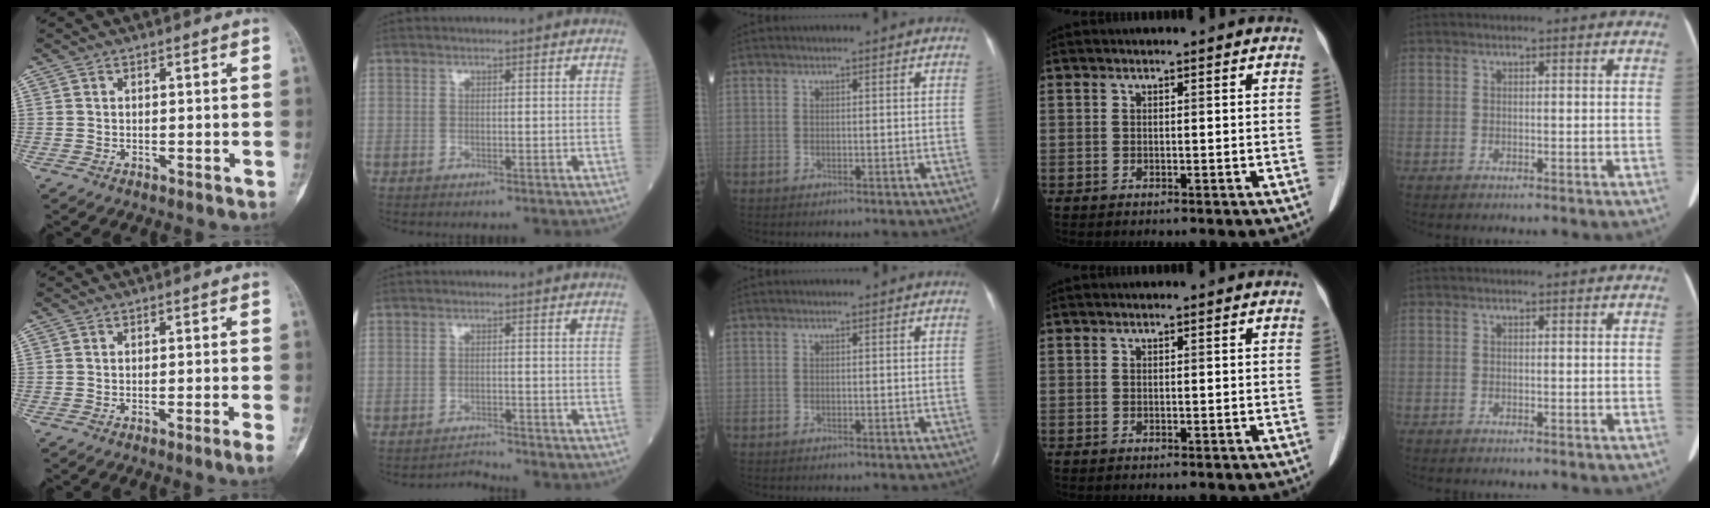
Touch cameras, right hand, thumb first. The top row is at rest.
{"thumb": {"total": 1.9, "force": [-1.0, -0.6, 1.5], "torque": [-0.032, -0.001, -0.016]}, "index": {"total": 2.1, "force": [-1.8, -0.5, -0.8], "torque": [0.016, -0.011, -0.027]}}